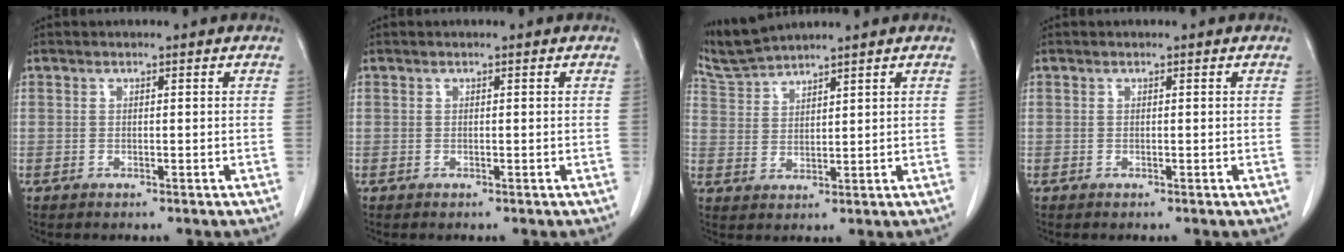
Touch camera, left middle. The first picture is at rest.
{"total": 0.0}
{"total": 4.9, "force": [4.8, -1.0, -0.1], "torque": [-0.014, 0.004, 0.106]}
{"total": 0.0}